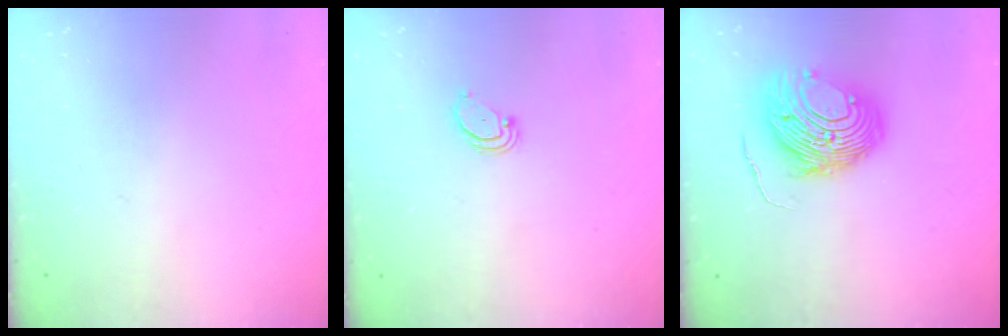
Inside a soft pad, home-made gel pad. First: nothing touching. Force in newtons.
{"total": 2.1, "press": 2.1, "slide": 0.2}
{"total": 13.1, "press": 13.0, "slide": 1.2}